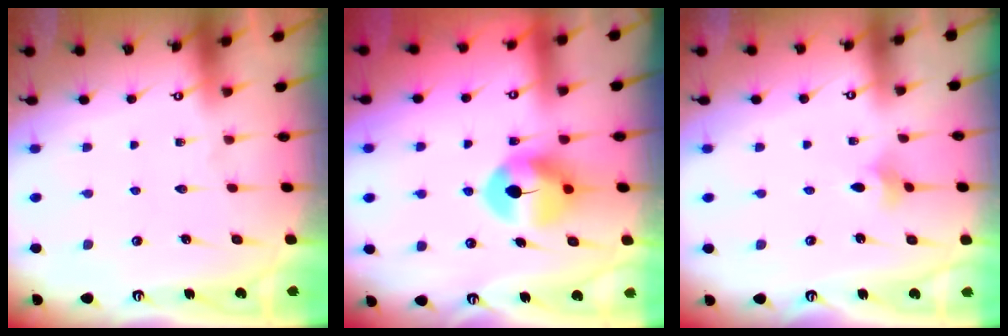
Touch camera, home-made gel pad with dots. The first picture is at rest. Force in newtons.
{"total": 7.4, "press": 7.3, "slide": 1.1}
{"total": 2.1, "press": 2.1, "slide": 0.5}